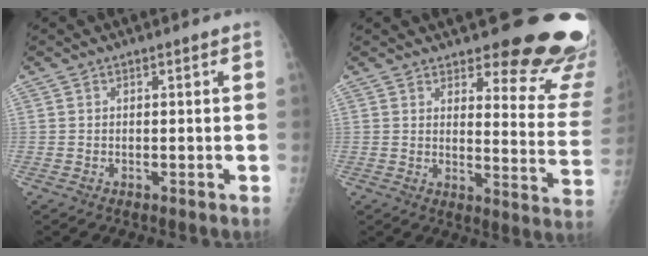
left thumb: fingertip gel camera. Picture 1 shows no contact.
{"total": 19.6, "force": [15.8, 5.6, 10.2], "torque": [-0.080, -0.126, 0.179]}